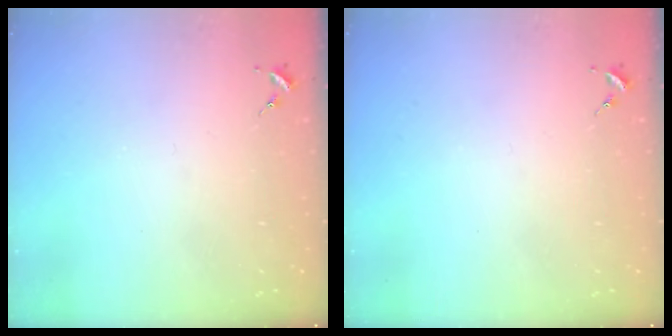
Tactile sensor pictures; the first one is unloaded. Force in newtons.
{"total": 0.0}